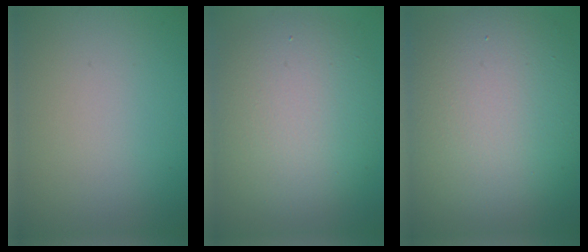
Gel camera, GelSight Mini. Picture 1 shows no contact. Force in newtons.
{"total": 8.9, "press": 8.9, "slide": 0.3}
{"total": 12.9, "press": 12.9, "slide": 0.4}